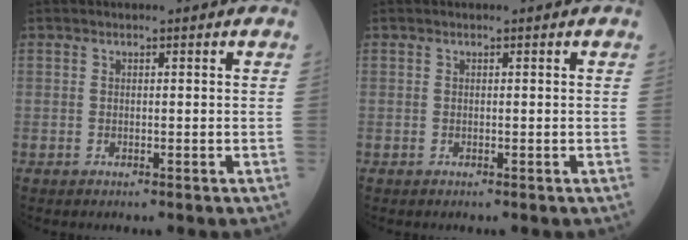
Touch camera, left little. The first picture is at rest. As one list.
[{"total": 0.0}]